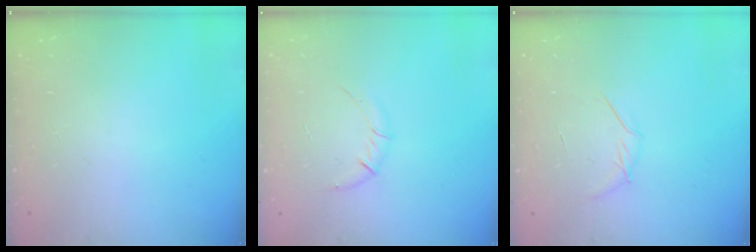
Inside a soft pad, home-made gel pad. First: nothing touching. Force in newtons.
{"total": 5.8, "press": 5.7, "slide": 1.3}
{"total": 4.7, "press": 4.6, "slide": 1.2}